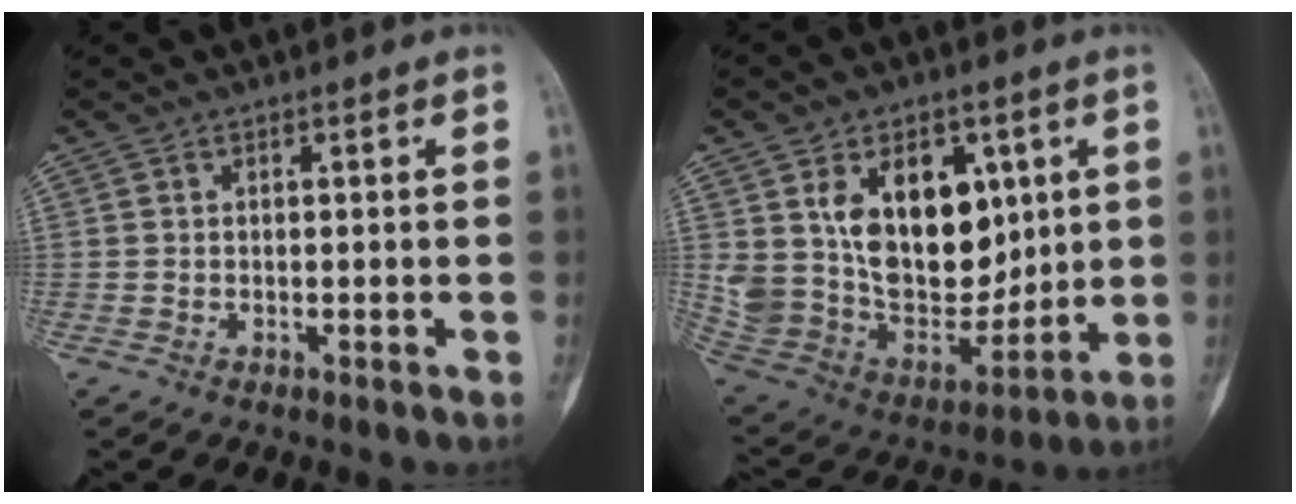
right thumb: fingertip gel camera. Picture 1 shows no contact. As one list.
[{"total": 24.0, "force": [6.5, 15.9, 16.7], "torque": [-0.267, -0.019, 0.138]}]